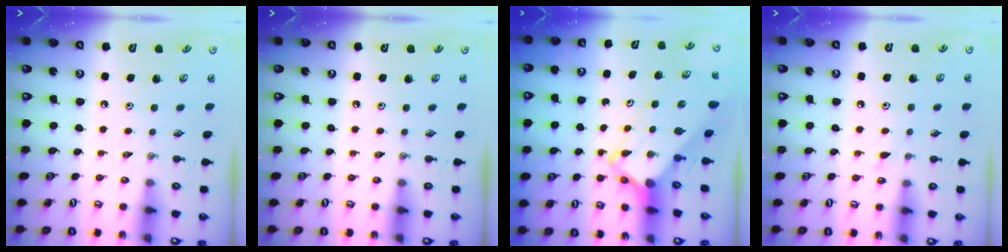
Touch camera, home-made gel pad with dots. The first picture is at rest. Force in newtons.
{"total": 0.0}
{"total": 6.1, "press": 6.0, "slide": 0.5}
{"total": 5.1, "press": 5.1, "slide": 0.6}